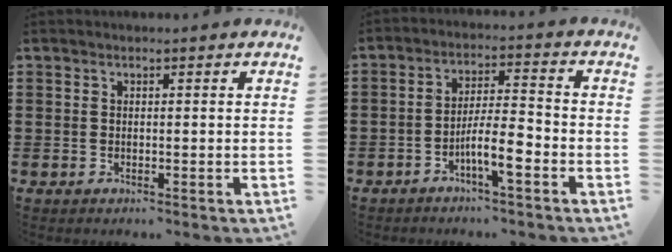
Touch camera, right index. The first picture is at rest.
{"total": 6.5, "force": [-3.3, 1.2, 5.5], "torque": [-0.107, 0.001, -0.063]}